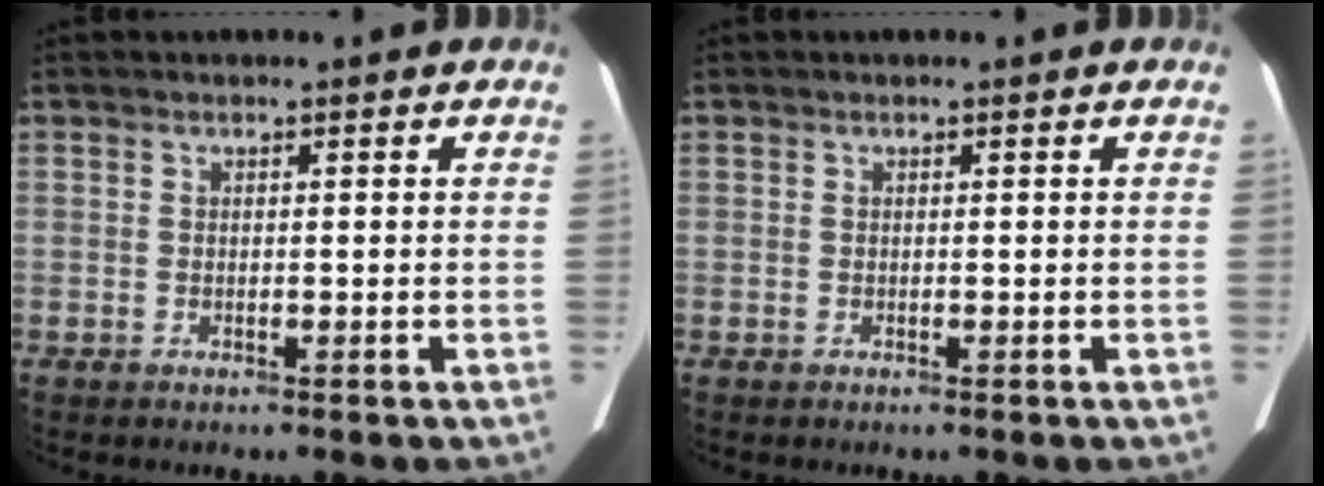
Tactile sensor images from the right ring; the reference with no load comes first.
{"total": 0.0}